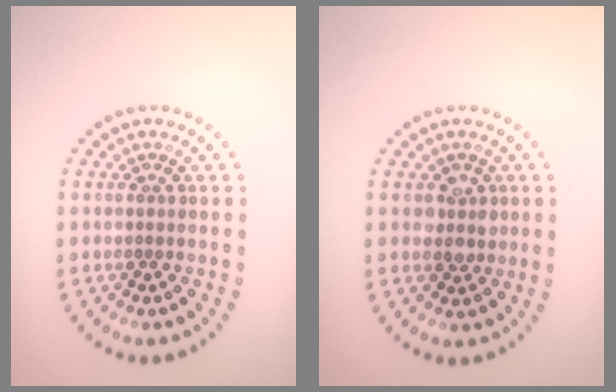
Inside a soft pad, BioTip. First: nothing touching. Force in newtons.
{"total": 2.3, "press": 2.1, "slide": 0.9}